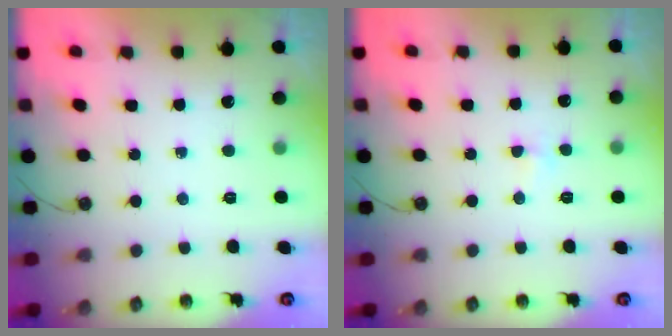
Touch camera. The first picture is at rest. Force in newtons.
{"total": 3.1, "press": 3.0, "slide": 0.5}